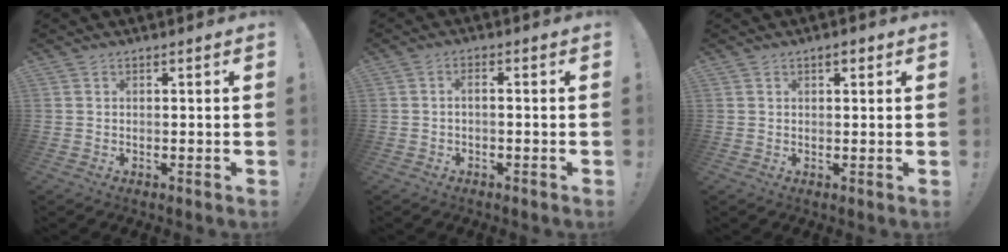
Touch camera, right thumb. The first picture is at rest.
{"total": 2.1, "force": [-1.3, 0.1, 1.7], "torque": [-0.029, 0.005, -0.024]}
{"total": 1.7, "force": [0.9, 0.8, 1.2], "torque": [-0.016, 0.000, 0.012]}